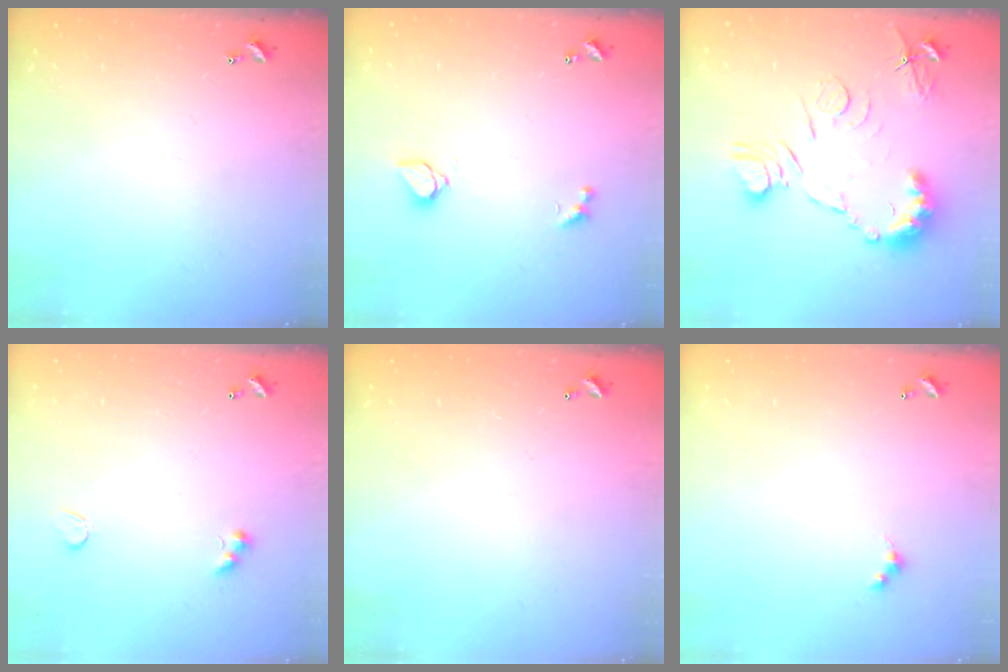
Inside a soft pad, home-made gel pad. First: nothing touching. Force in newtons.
{"total": 1.6, "press": 1.5, "slide": 0.5}
{"total": 11.6, "press": 11.6, "slide": 0.5}
{"total": 3.7, "press": 3.7, "slide": 0.7}
{"total": 2.8, "press": 2.8, "slide": 0.1}
{"total": 1.5, "press": 1.4, "slide": 0.3}